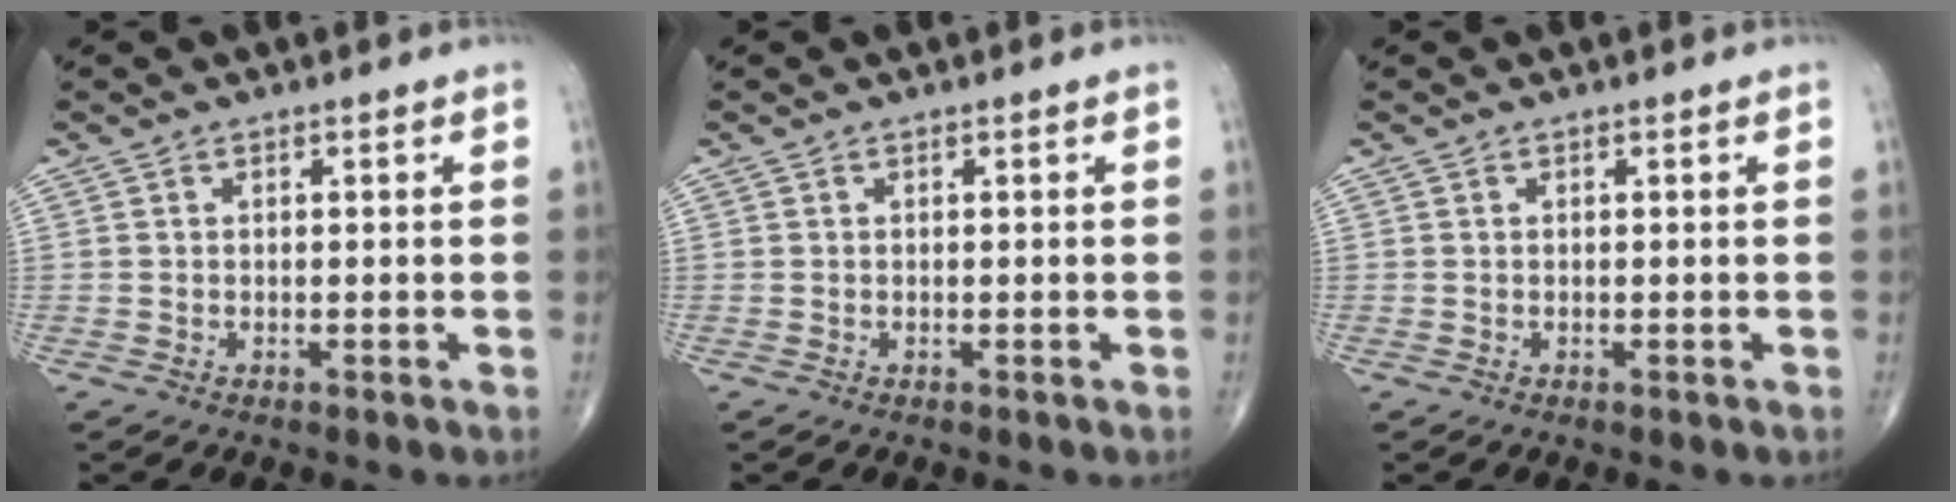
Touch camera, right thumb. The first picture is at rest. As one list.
[{"total": 0.0}, {"total": 0.0}]